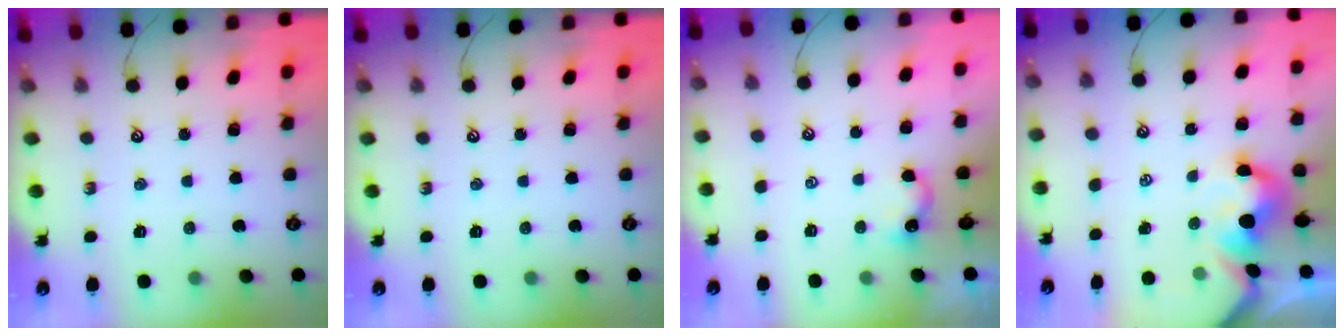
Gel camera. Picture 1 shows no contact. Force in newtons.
{"total": 0.0}
{"total": 2.6, "press": 2.6, "slide": 0.2}
{"total": 3.3, "press": 3.2, "slide": 1.0}